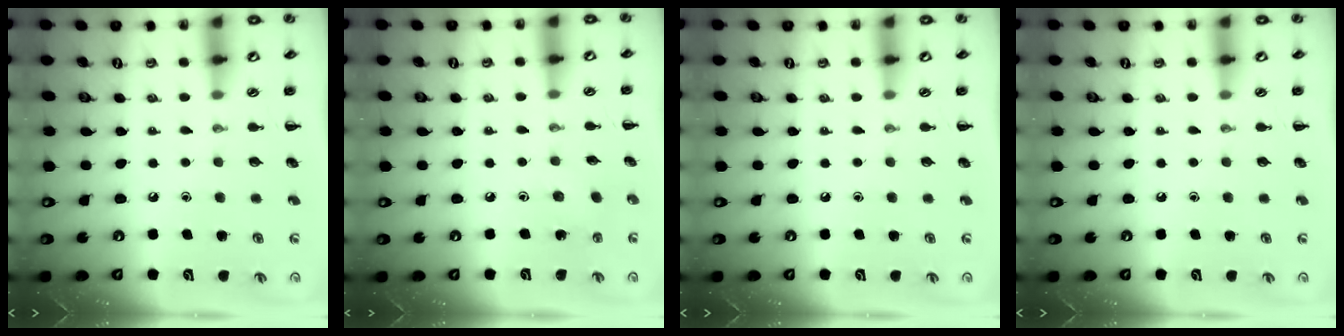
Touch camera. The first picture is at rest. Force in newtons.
{"total": 2.1, "press": 2.1, "slide": 0.5}
{"total": 0.0}
{"total": 0.0}